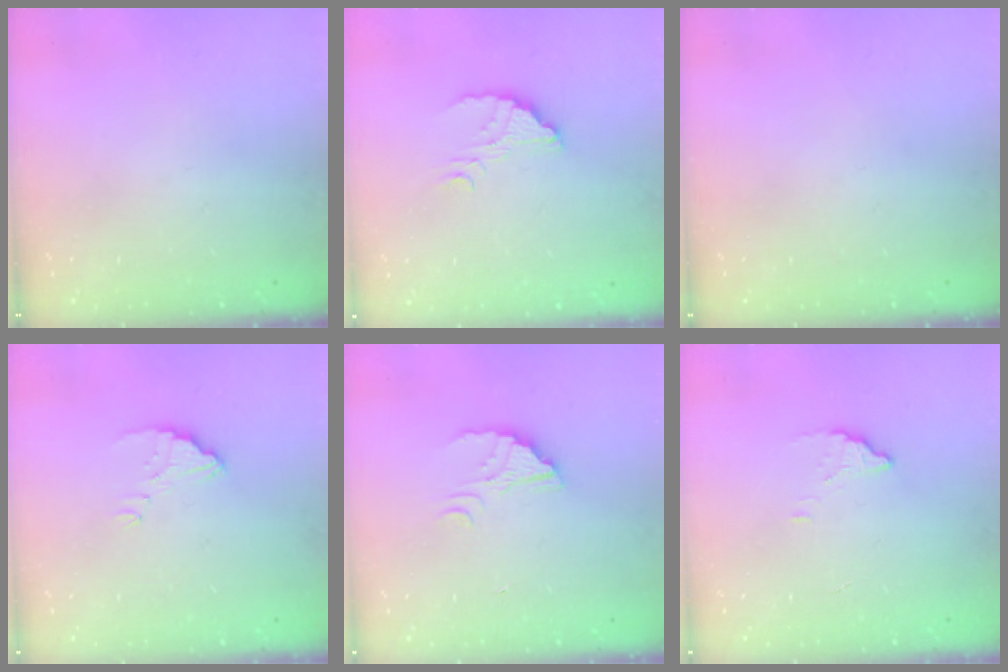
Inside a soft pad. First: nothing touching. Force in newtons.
{"total": 3.7, "press": 3.7, "slide": 0.1}
{"total": 0.0}
{"total": 3.0, "press": 3.0, "slide": 0.2}
{"total": 2.1, "press": 2.1, "slide": 0.2}
{"total": 2.1, "press": 2.1, "slide": 0.1}